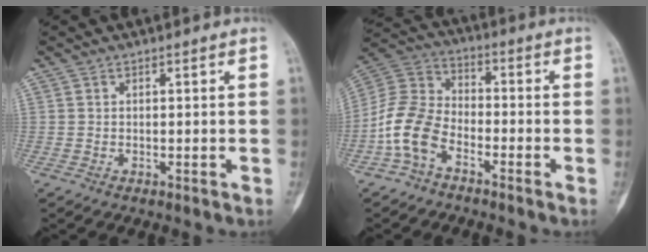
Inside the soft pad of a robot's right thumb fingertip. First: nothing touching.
{"total": 10.7, "force": [-5.1, 6.9, 6.4], "torque": [-0.133, 0.047, -0.111]}